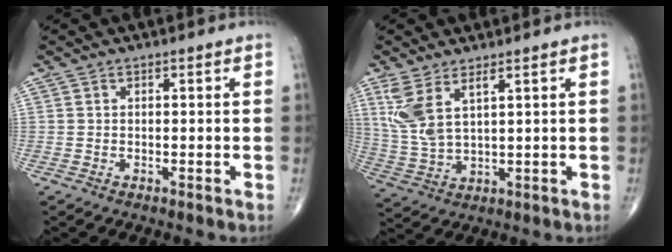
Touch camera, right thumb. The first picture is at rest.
{"total": 8.2, "force": [3.9, 3.0, 6.6], "torque": [-0.152, -0.016, 0.093]}